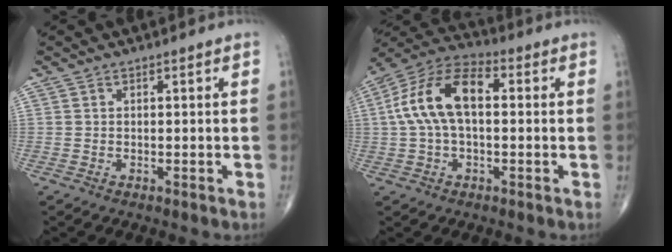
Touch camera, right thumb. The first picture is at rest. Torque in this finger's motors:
{"motor_torque": [0.53, 0.62, 1.28, 0.00, 0.46]}